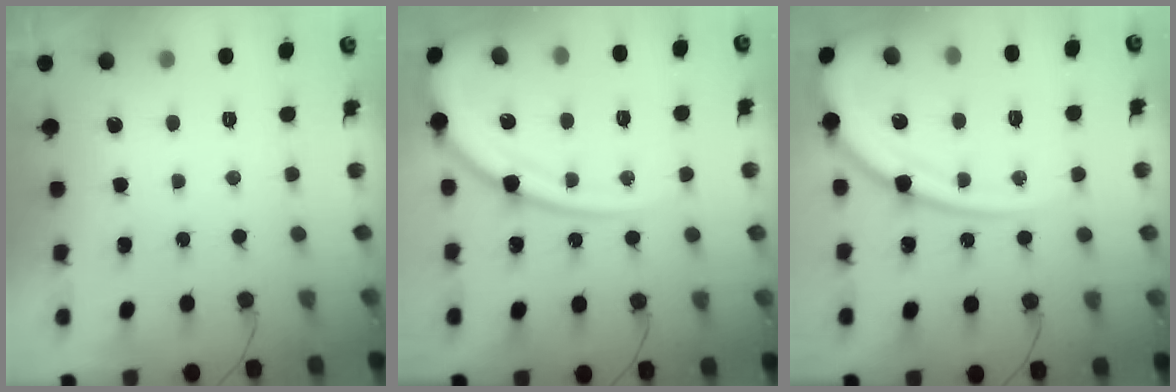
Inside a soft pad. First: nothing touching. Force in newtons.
{"total": 17.6, "press": 17.5, "slide": 1.8}
{"total": 17.6, "press": 17.5, "slide": 1.8}